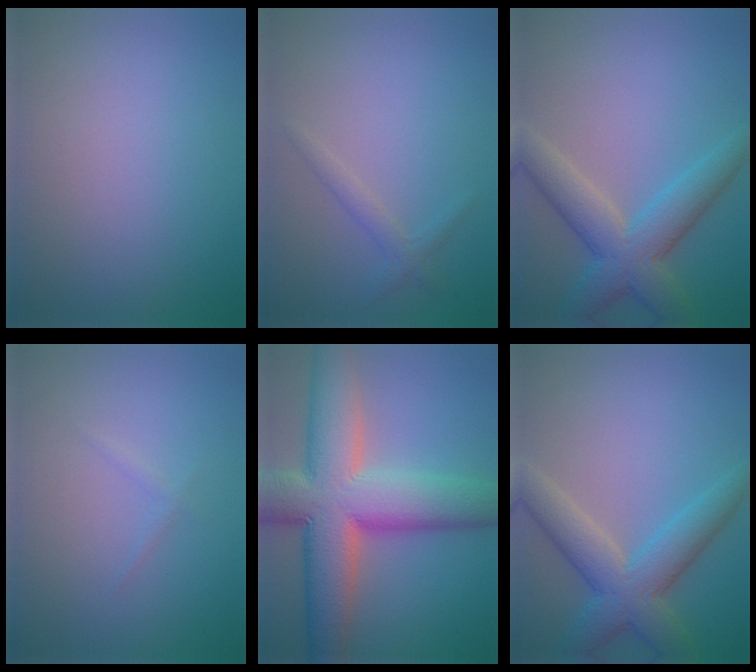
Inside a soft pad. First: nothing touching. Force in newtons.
{"total": 1.3, "press": 1.3, "slide": 0.0}
{"total": 5.9, "press": 5.9, "slide": 0.3}
{"total": 0.6, "press": 0.6, "slide": 0.0}
{"total": 12.9, "press": 12.8, "slide": 0.7}
{"total": 5.9, "press": 5.9, "slide": 0.3}